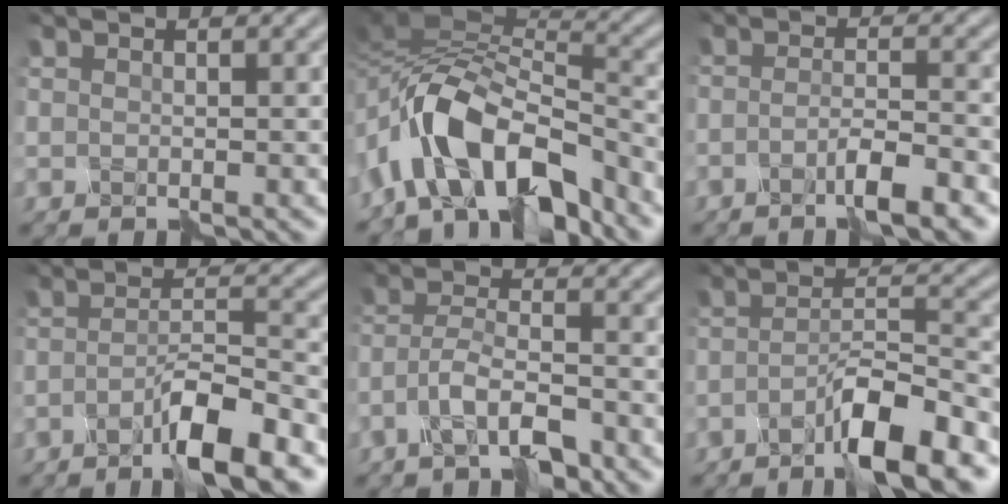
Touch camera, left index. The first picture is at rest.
{"total": 9.6, "force": [-5.7, 4.1, 6.5], "torque": [-0.106, 0.013, -0.116]}
{"total": 3.3, "force": [-2.4, 0.1, 2.3], "torque": [-0.044, 0.001, -0.047]}
{"total": 5.4, "force": [-3.7, 0.4, 4.0], "torque": [-0.066, 0.004, -0.066]}
{"total": 4.2, "force": [-3.3, 0.8, 2.5], "torque": [-0.054, 0.002, -0.069]}
{"total": 6.2, "force": [-4.2, 0.7, 4.5], "torque": [-0.075, 0.007, -0.074]}